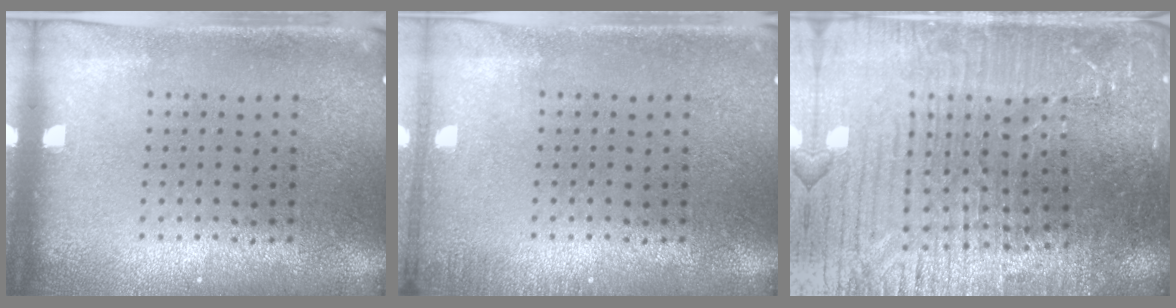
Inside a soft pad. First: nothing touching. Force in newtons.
{"total": 0.9, "press": 0.9, "slide": 0.2}
{"total": 4.8, "press": 4.5, "slide": 1.6}